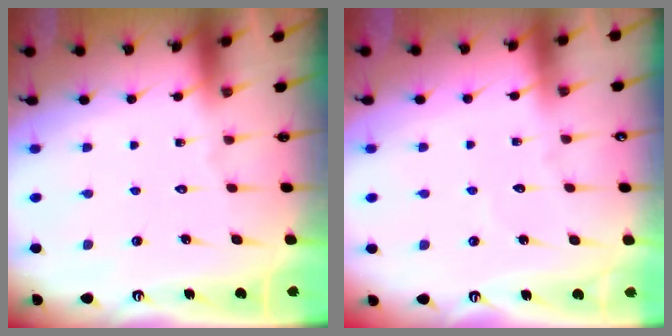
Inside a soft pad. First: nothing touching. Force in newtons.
{"total": 2.9, "press": 2.9, "slide": 0.2}